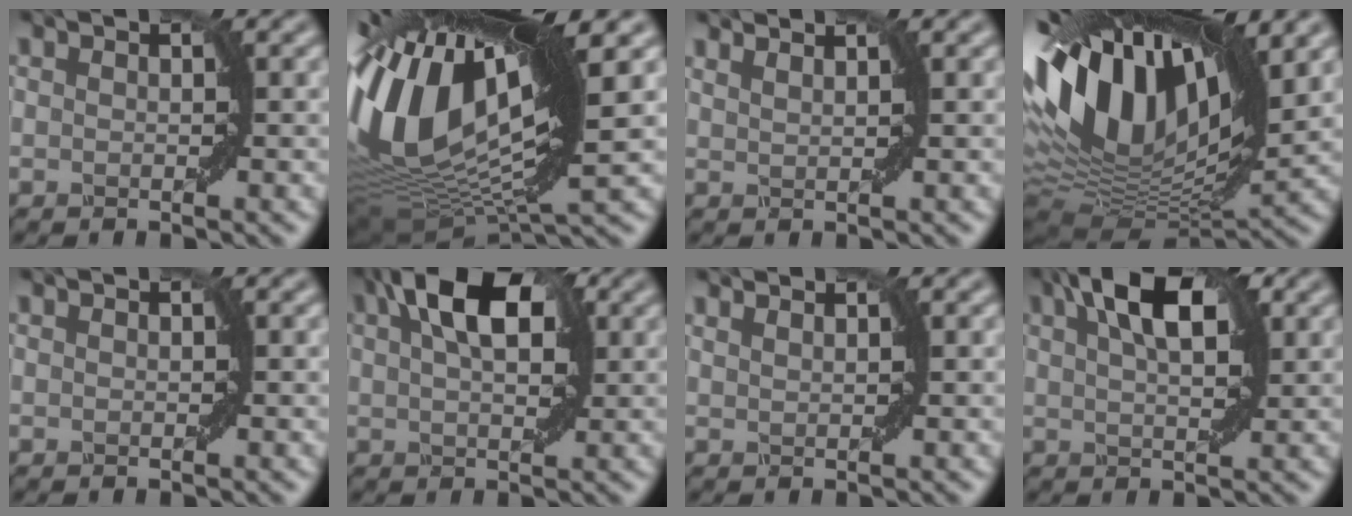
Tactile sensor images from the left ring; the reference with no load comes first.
{"total": 17.3, "force": [3.0, 7.3, 15.4], "torque": [-0.323, 0.018, 0.040]}
{"total": 2.8, "force": [2.3, 1.0, 1.2], "torque": [0.000, 0.007, 0.006]}
{"total": 15.8, "force": [5.8, 7.7, 12.5], "torque": [-0.236, 0.034, 0.084]}
{"total": 0.0}
{"total": 9.2, "force": [3.5, 4.8, 7.1], "torque": [-0.107, 0.029, 0.044]}
{"total": 2.1, "force": [1.8, 0.8, 0.9], "torque": [0.002, -0.003, 0.002]}
{"total": 8.2, "force": [3.6, 3.6, 6.5], "torque": [-0.091, 0.028, 0.042]}